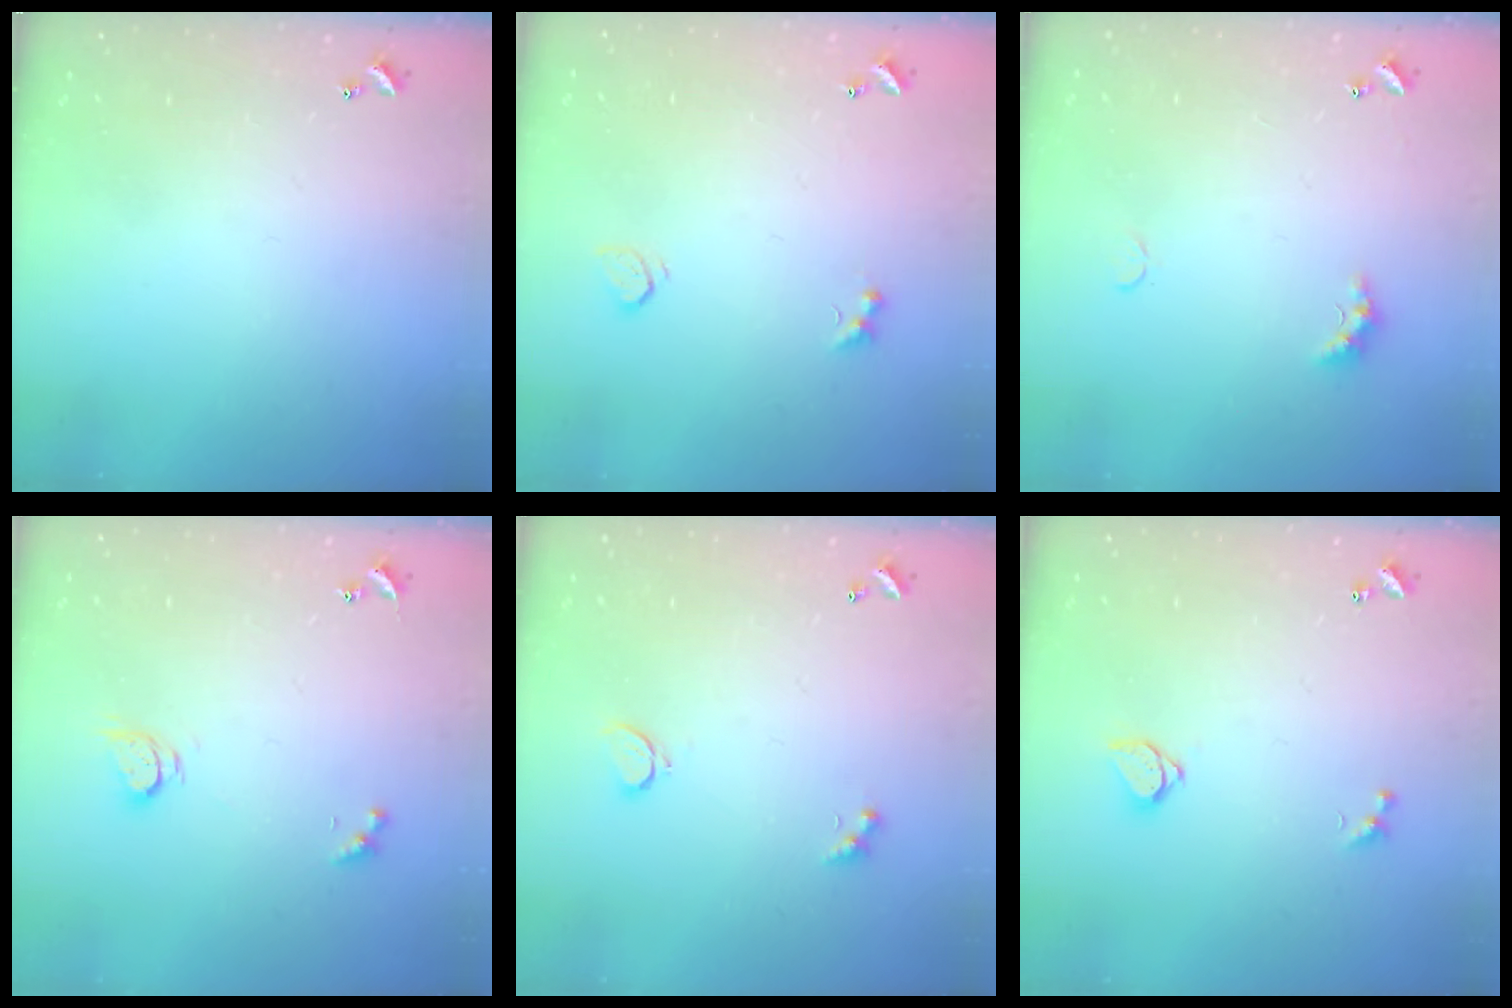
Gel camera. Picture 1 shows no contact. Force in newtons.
{"total": 3.5, "press": 3.3, "slide": 1.0}
{"total": 2.8, "press": 2.8, "slide": 0.7}
{"total": 2.5, "press": 2.5, "slide": 0.4}
{"total": 1.6, "press": 1.5, "slide": 0.5}
{"total": 1.5, "press": 1.5, "slide": 0.4}